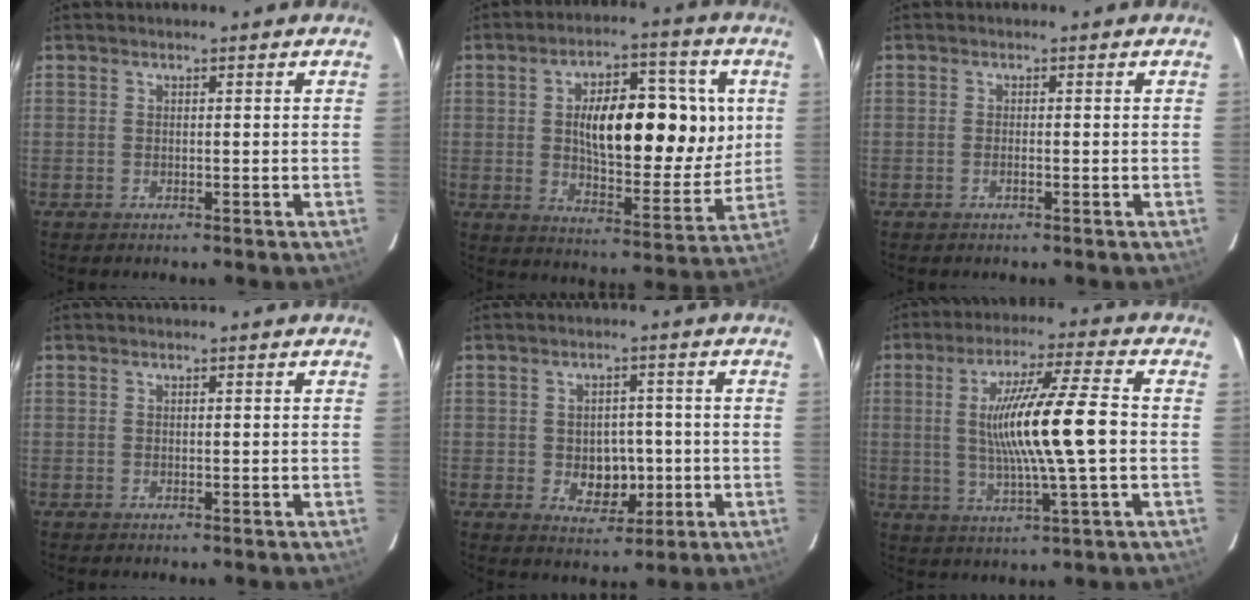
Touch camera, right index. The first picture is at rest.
{"total": 18.3, "force": [3.0, 7.2, 16.5], "torque": [-0.246, 0.020, 0.053]}
{"total": 0.7, "force": [-0.3, 0.1, 0.7], "torque": [-0.016, 0.000, -0.005]}
{"total": 0.0}
{"total": 5.9, "force": [-0.9, 4.1, 4.2], "torque": [-0.055, 0.004, -0.003]}
{"total": 13.9, "force": [0.1, 0.0, 13.9], "torque": [-0.253, 0.001, 0.001]}